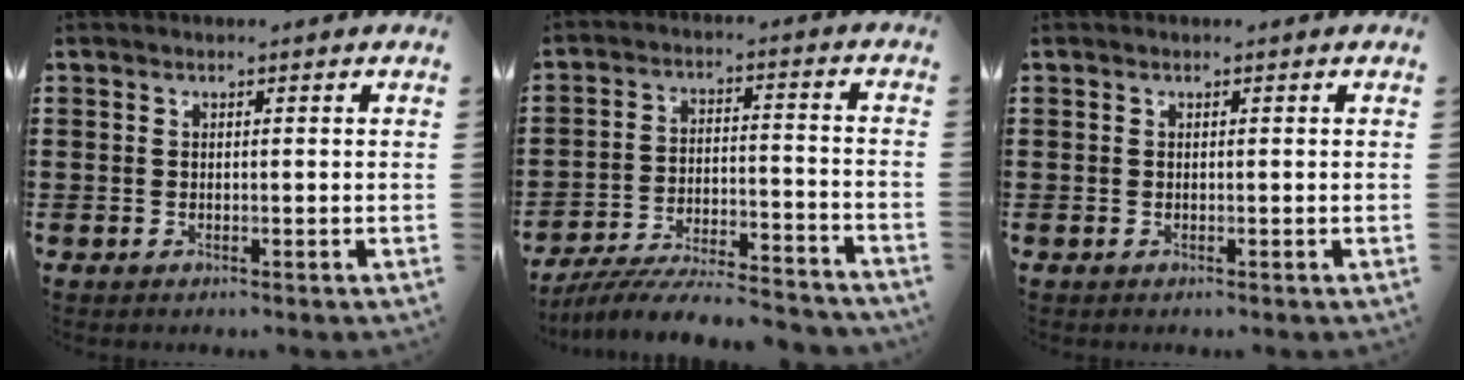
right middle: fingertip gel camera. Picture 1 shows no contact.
{"total": 7.9, "force": [-7.5, 0.5, 2.5], "torque": [-0.041, 0.006, -0.144]}
{"total": 0.0}